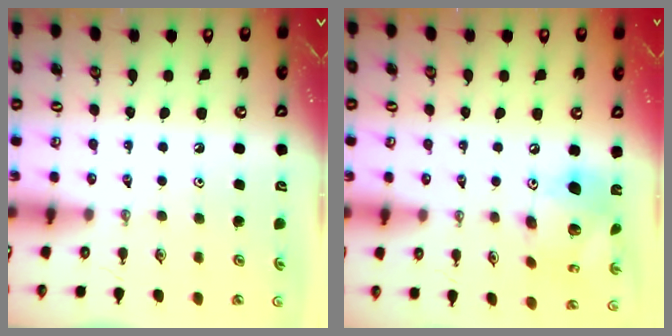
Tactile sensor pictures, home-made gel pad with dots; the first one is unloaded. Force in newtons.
{"total": 15.2, "press": 15.1, "slide": 1.5}